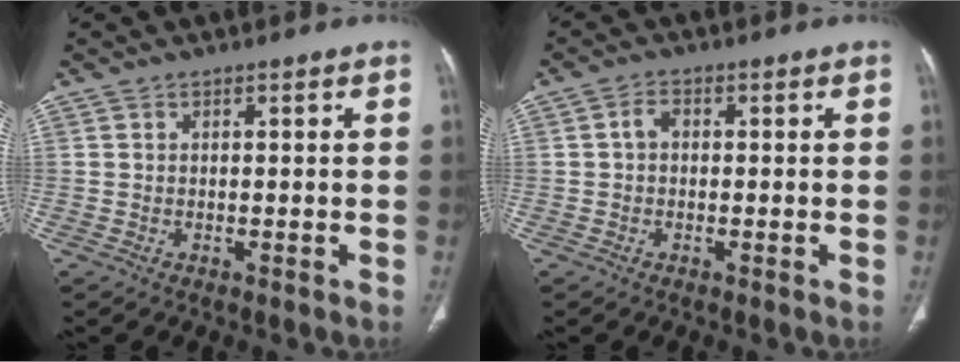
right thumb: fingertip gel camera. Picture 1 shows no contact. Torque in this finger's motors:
{"motor_torque": [-0.21, 0.12, 0.19, 0.26, 0.08]}